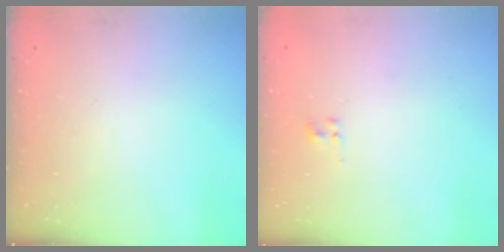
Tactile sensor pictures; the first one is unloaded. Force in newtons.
{"total": 1.5, "press": 1.3, "slide": 0.9}